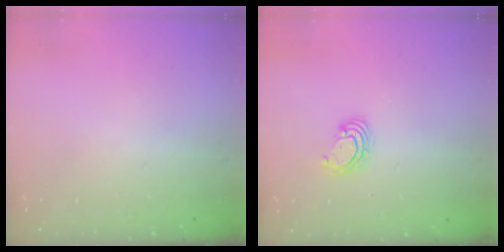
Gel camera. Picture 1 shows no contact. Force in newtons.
{"total": 3.6, "press": 3.6, "slide": 0.3}